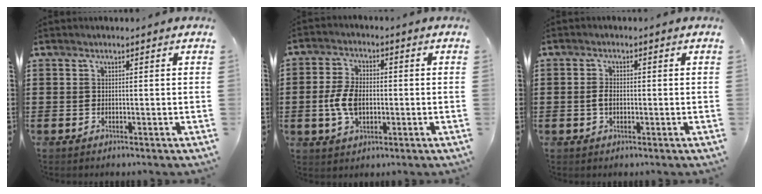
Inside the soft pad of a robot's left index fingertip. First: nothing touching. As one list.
[{"total": 6.5, "force": [-0.9, 4.0, 5.1], "torque": [-0.128, -0.002, -0.025]}, {"total": 2.2, "force": [-0.2, 1.2, 1.8], "torque": [-0.044, 0.001, -0.008]}]